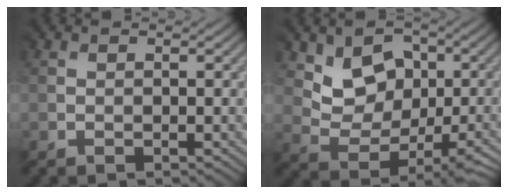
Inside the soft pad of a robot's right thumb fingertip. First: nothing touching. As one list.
[{"total": 5.5, "force": [2.1, 4.4, 2.6], "torque": [-0.036, -0.006, 0.037]}]